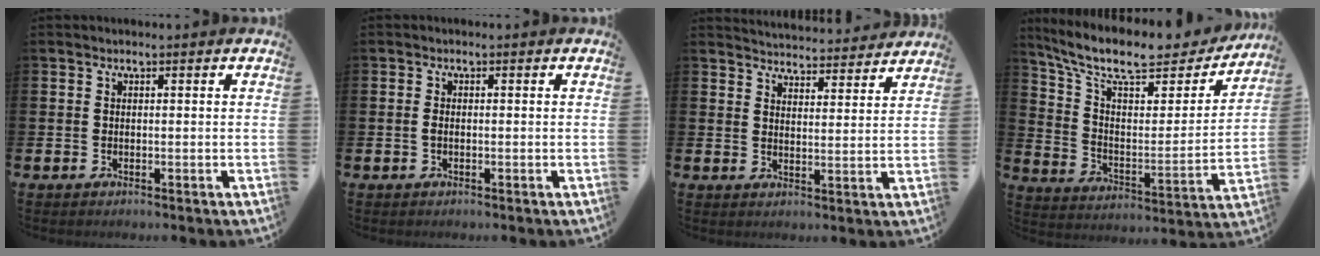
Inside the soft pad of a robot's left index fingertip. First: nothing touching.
{"total": 0.9, "force": [-0.2, 0.5, 0.8], "torque": [-0.014, 0.002, -0.005]}
{"total": 4.8, "force": [4.7, 0.5, -0.2], "torque": [-0.009, -0.038, 0.084]}
{"total": 10.9, "force": [9.3, 3.5, 4.5], "torque": [-0.118, -0.062, 0.157]}